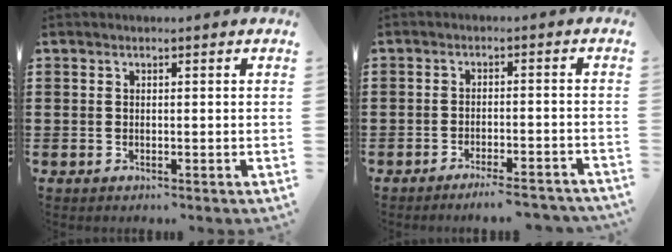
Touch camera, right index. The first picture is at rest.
{"total": 3.5, "force": [-3.3, -0.2, 1.4], "torque": [-0.021, -0.004, -0.063]}